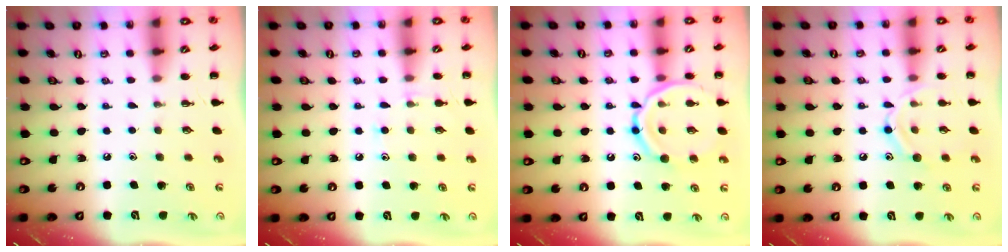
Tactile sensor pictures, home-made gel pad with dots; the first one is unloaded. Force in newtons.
{"total": 6.7, "press": 6.4, "slide": 1.9}
{"total": 14.5, "press": 14.4, "slide": 1.5}
{"total": 10.9, "press": 10.8, "slide": 0.9}